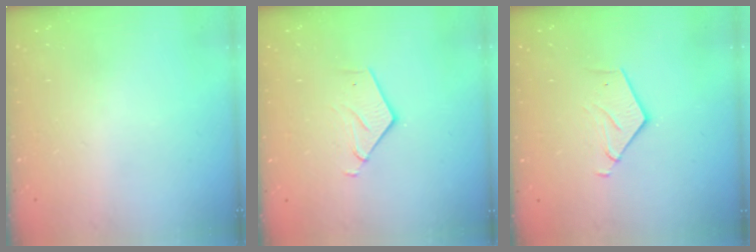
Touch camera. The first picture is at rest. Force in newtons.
{"total": 2.9, "press": 2.9, "slide": 0.2}
{"total": 2.8, "press": 2.8, "slide": 0.2}